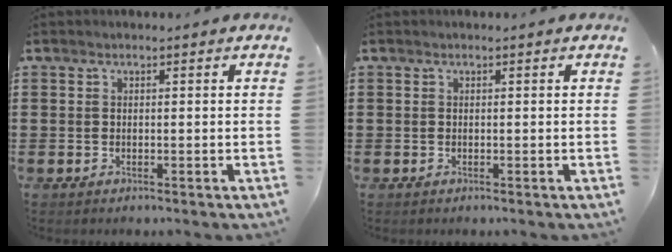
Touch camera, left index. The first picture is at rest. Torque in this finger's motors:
{"motor_torque": [-0.02, -0.01, 0.03, 0.00]}